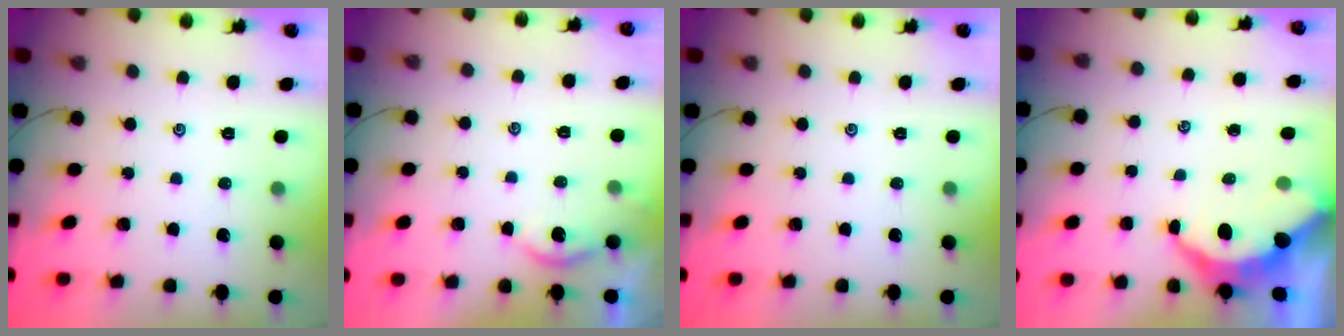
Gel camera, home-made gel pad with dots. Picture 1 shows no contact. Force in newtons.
{"total": 2.2, "press": 2.2, "slide": 0.3}
{"total": 0.0}
{"total": 5.5, "press": 5.5, "slide": 0.7}